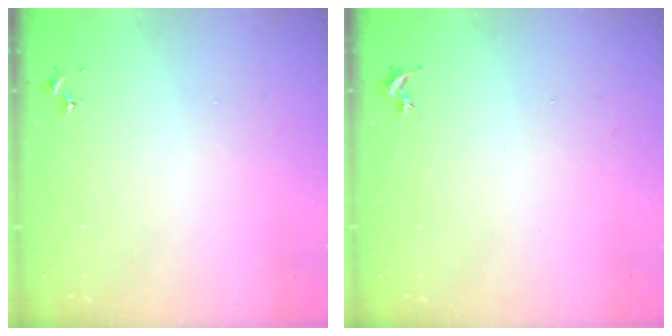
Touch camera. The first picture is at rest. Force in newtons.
{"total": 0.0}